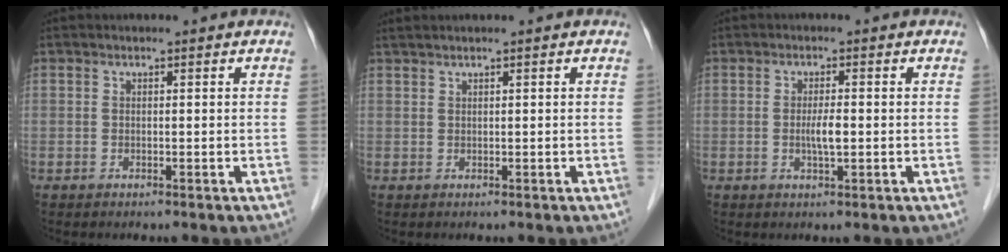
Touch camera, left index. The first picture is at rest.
{"total": 1.6, "force": [1.3, -0.2, 1.0], "torque": [-0.023, 0.017, 0.030]}
{"total": 2.7, "force": [-0.2, 0.3, 2.7], "torque": [-0.053, -0.002, -0.002]}